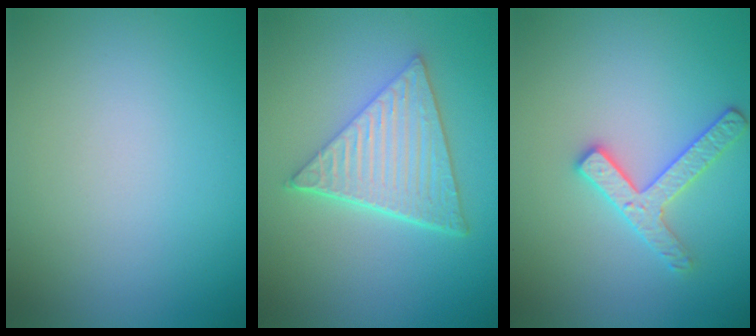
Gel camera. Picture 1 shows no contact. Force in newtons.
{"total": 6.4, "press": 4.6, "slide": 4.3}
{"total": 2.6, "press": 2.6, "slide": 0.4}